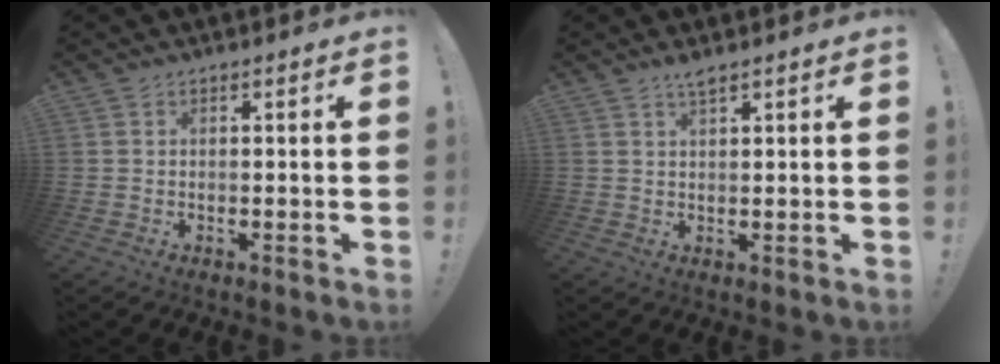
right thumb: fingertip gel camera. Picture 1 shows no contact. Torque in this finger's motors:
{"motor_torque": [0.29, 0.28, -0.05, 0.05, -0.01]}